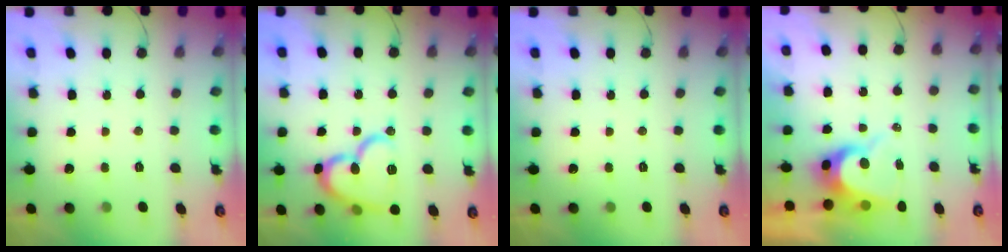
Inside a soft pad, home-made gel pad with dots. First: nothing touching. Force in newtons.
{"total": 16.7, "press": 16.6, "slide": 1.9}
{"total": 0.0}
{"total": 9.4, "press": 9.4, "slide": 0.9}